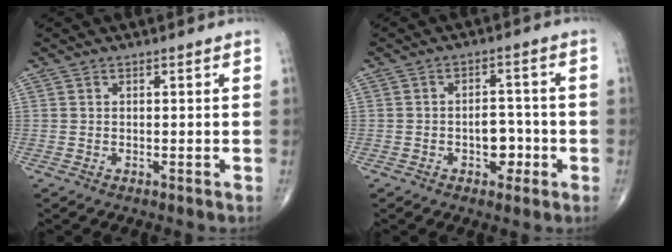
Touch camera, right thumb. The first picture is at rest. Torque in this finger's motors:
{"motor_torque": [2.60, 2.41, 1.16, -0.61, 0.43]}